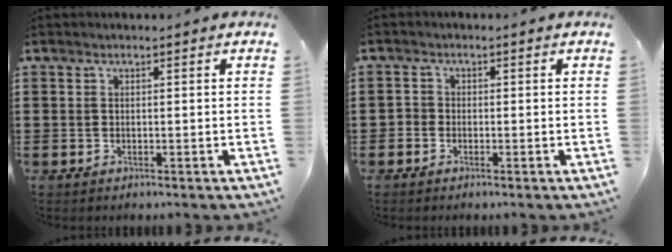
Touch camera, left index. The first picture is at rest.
{"total": 1.1, "force": [-0.6, 0.9, 0.3], "torque": [-0.009, 0.003, -0.013]}